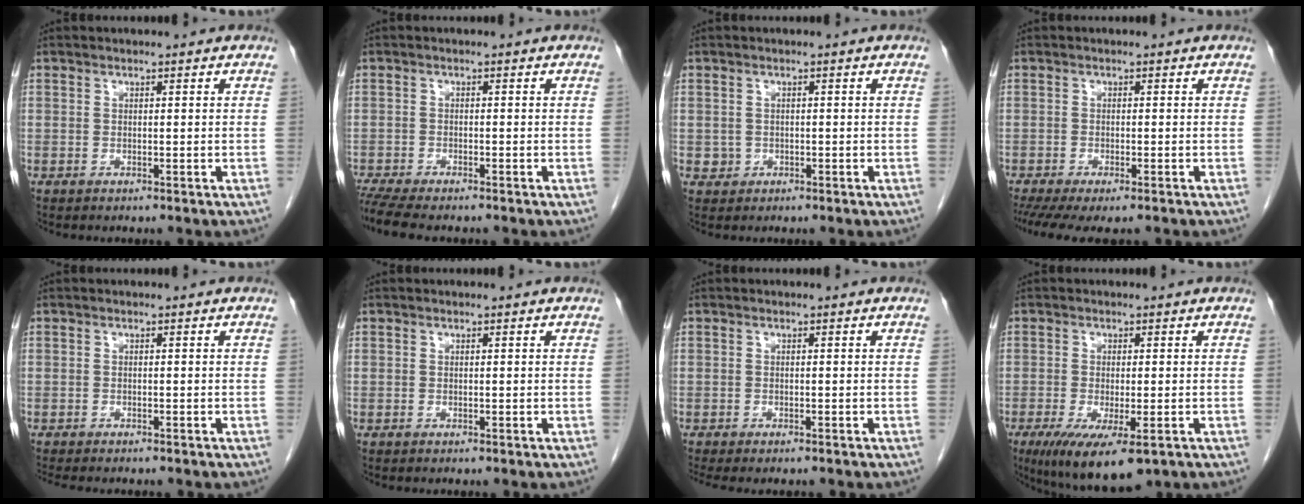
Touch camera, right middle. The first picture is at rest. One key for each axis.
{"total": 6.5, "fx": -5.5, "fy": 0.9, "fz": 3.2, "tx": -0.054, "ty": -0.010, "tz": -0.091}
{"total": 1.3, "fx": -0.2, "fy": 1.3, "fz": 0.2, "tx": 0.000, "ty": 0.005, "tz": 0.000}
{"total": 8.4, "fx": -6.5, "fy": 2.1, "fz": 4.8, "tx": -0.071, "ty": -0.009, "tz": -0.100}
{"total": 5.1, "fx": -4.6, "fy": 1.1, "fz": 2.1, "tx": -0.019, "ty": -0.007, "tz": -0.064}
{"total": 0.0}
{"total": 3.0, "fx": -2.6, "fy": 0.7, "fz": 1.2, "tx": -0.009, "ty": -0.005, "tz": -0.035}
{"total": 10.1, "fx": -5.8, "fy": 2.7, "fz": 7.7, "tx": -0.121, "ty": -0.025, "tz": -0.088}